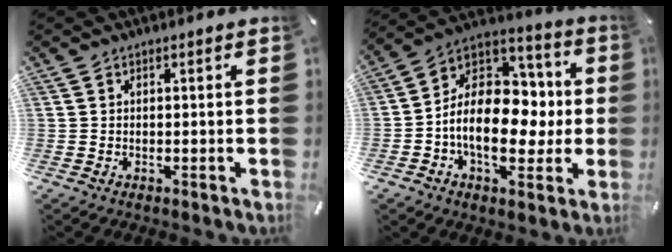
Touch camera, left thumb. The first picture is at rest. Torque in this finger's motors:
{"motor_torque": [2.33, 2.68, 0.79, 0.21, 0.27]}